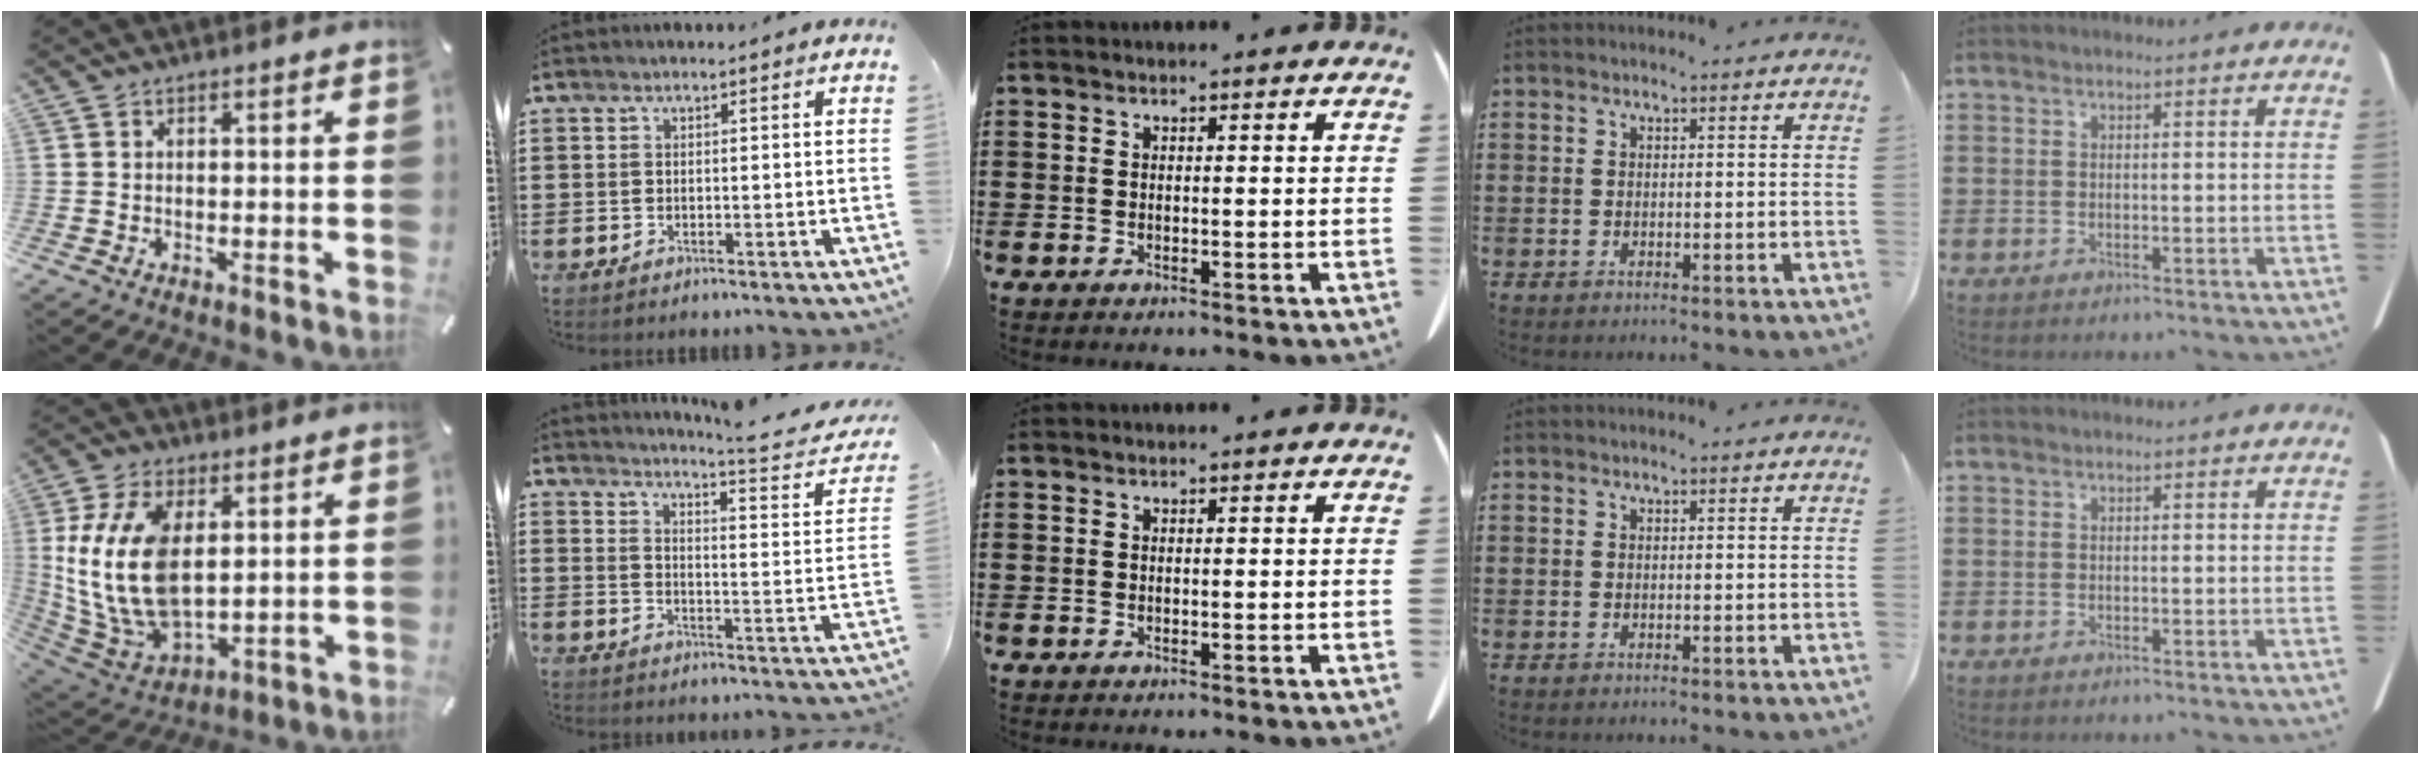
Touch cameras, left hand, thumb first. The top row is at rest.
{"thumb": {"total": 17.5, "force": [3.0, 11.0, 13.3], "torque": [-0.315, -0.006, 0.056]}, "index": {"total": 5.2, "force": [4.5, -0.2, 2.5], "torque": [-0.049, -0.042, 0.064]}}